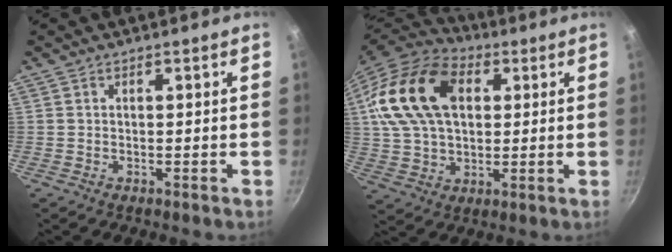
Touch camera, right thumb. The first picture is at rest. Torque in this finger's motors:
{"motor_torque": [1.77, 3.23, 1.13, -0.81, 0.21]}